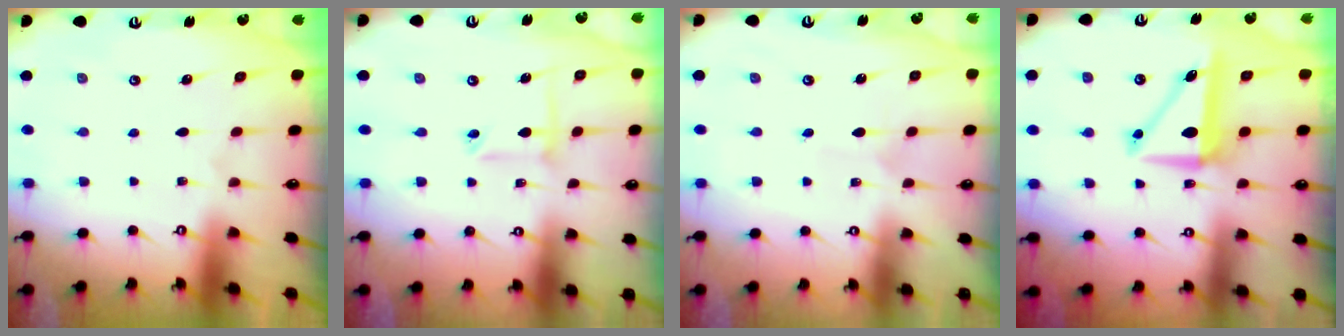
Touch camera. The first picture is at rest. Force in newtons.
{"total": 5.0, "press": 5.0, "slide": 0.5}
{"total": 2.9, "press": 2.9, "slide": 0.4}
{"total": 7.3, "press": 7.1, "slide": 1.7}